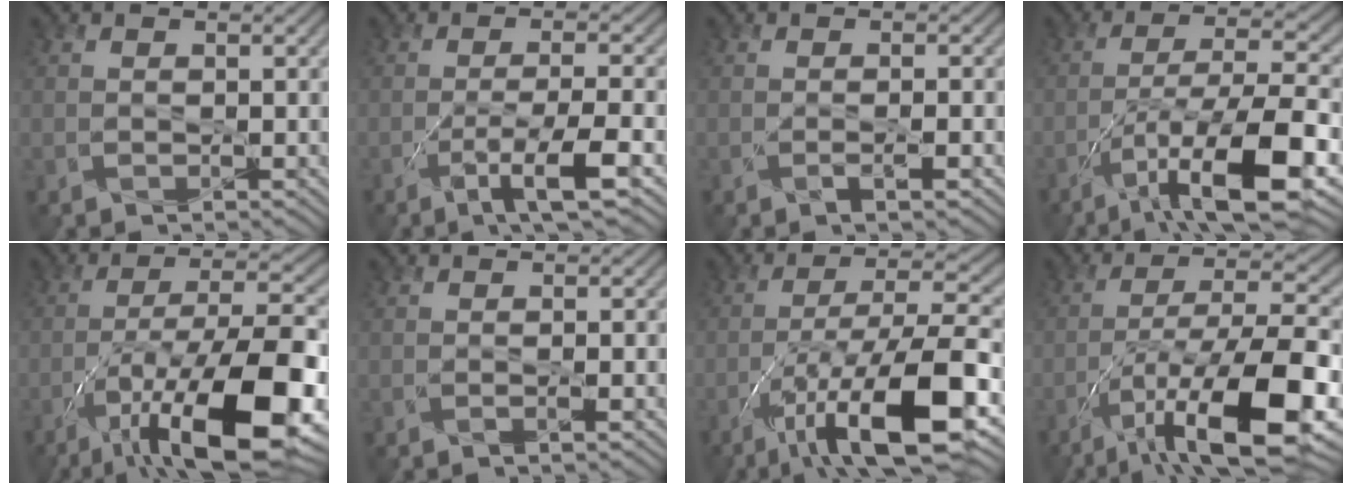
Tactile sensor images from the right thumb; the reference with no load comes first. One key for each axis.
{"total": 6.5, "fx": -3.1, "fy": 0.8, "fz": 5.6, "tx": -0.099, "ty": 0.006, "tz": -0.058}
{"total": 1.7, "fx": -0.5, "fy": 0.2, "fz": 1.6, "tx": -0.026, "ty": 0.005, "tz": -0.013}
{"total": 13.0, "fx": -6.4, "fy": 3.7, "fz": 10.8, "tx": -0.196, "ty": -0.007, "tz": -0.112}
{"total": 17.6, "fx": -8.3, "fy": 6.2, "fz": 14.2, "tx": -0.240, "ty": -0.012, "tz": -0.143}
{"total": 1.0, "fx": -0.2, "fy": 0.0, "fz": 0.9, "tx": -0.016, "ty": 0.001, "tz": -0.006}
{"total": 14.9, "fx": -6.9, "fy": 4.6, "fz": 12.3, "tx": -0.231, "ty": -0.010, "tz": -0.123}
{"total": 15.8, "fx": -7.3, "fy": 5.2, "fz": 13.0, "tx": -0.233, "ty": -0.012, "tz": -0.124}